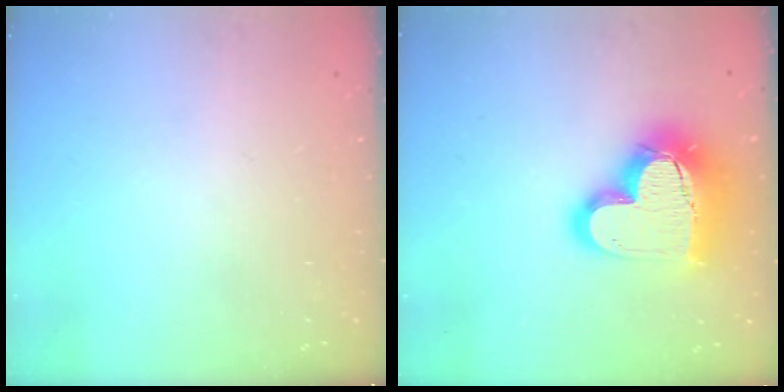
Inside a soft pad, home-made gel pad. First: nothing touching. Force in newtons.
{"total": 22.3, "press": 22.3, "slide": 1.7}